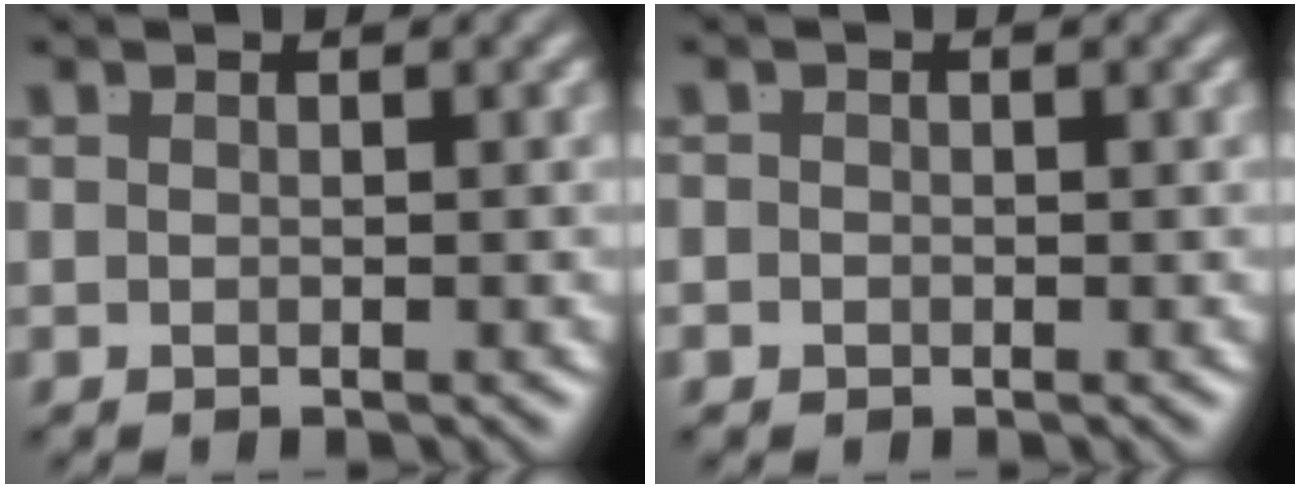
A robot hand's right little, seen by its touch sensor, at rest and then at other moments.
{"total": 1.2, "force": [-0.7, 1.0, 0.0], "torque": [-0.009, -0.011, -0.008]}